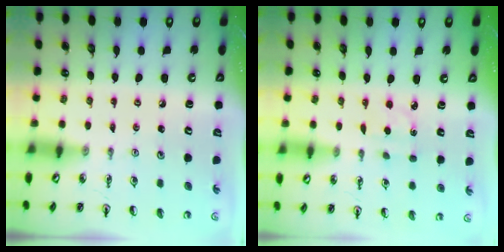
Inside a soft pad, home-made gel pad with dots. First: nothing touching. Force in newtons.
{"total": 2.0, "press": 1.9, "slide": 0.7}